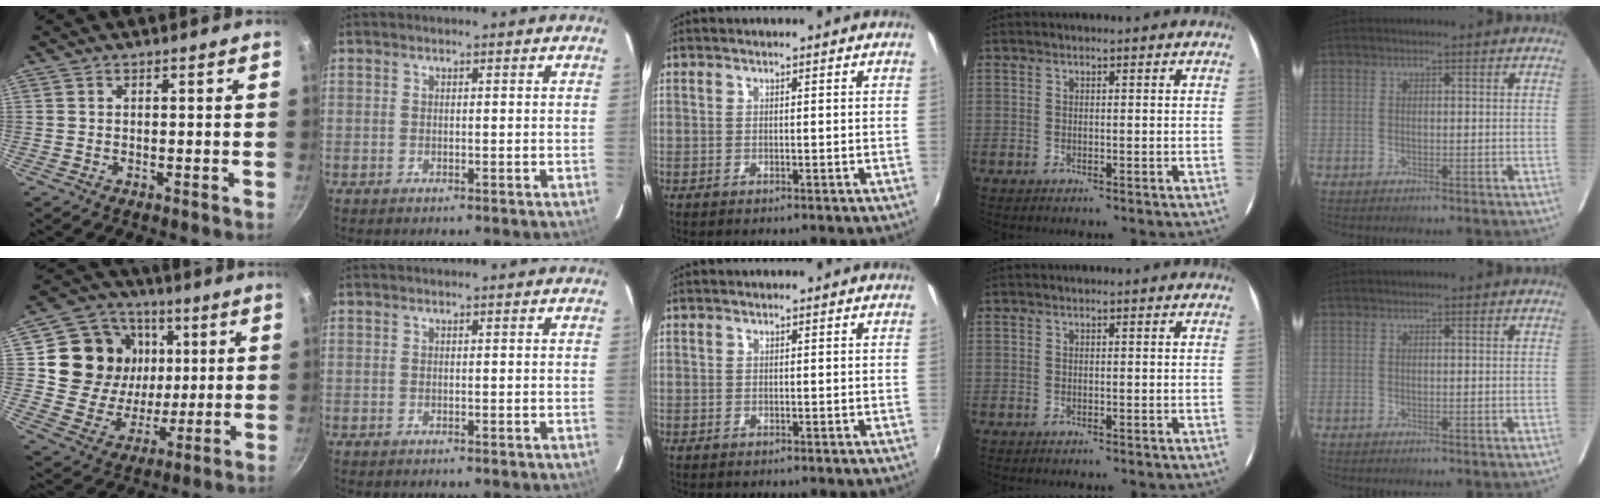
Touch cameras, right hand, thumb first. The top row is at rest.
{"thumb": {"total": 18.9, "force": [4.4, 16.2, 8.8], "torque": [-0.137, -0.005, 0.081]}}